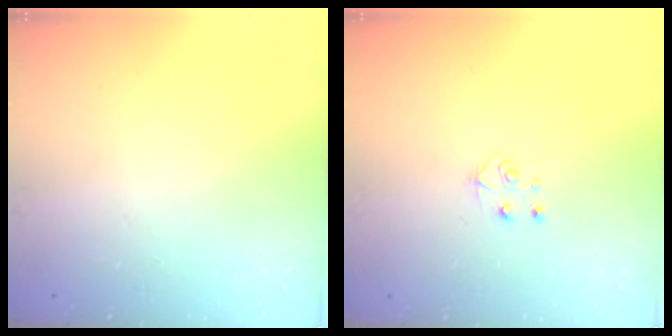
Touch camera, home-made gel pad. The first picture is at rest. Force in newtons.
{"total": 4.8, "press": 4.8, "slide": 0.4}